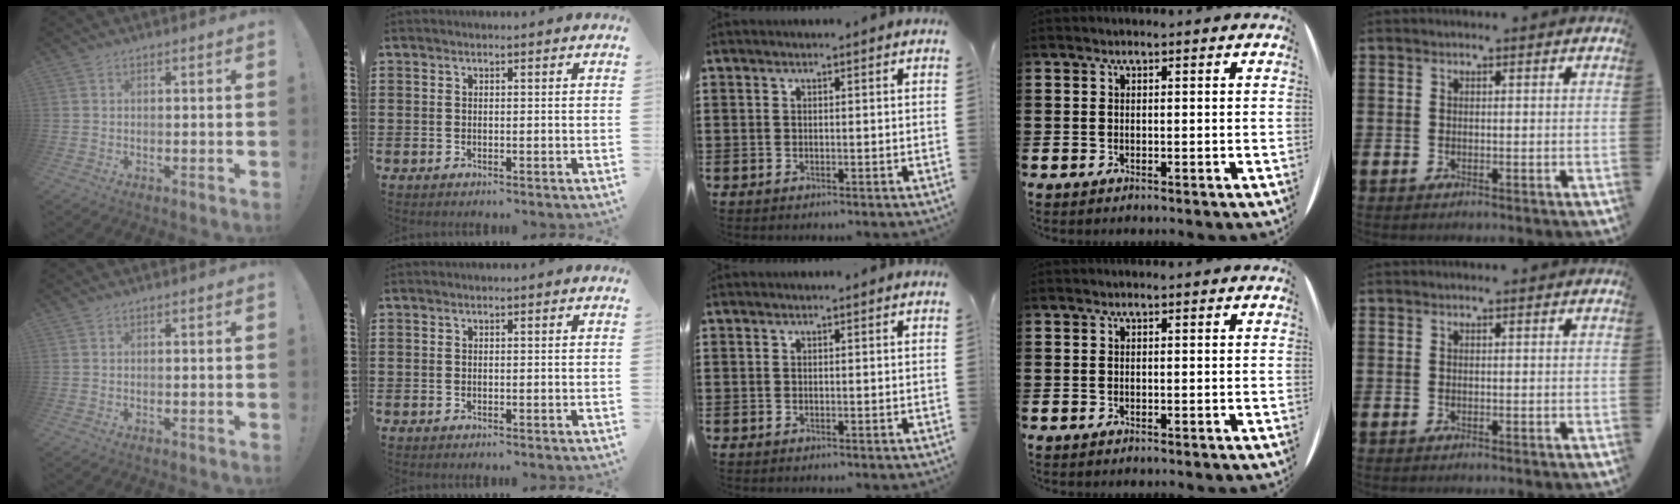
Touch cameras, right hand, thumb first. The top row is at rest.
{}